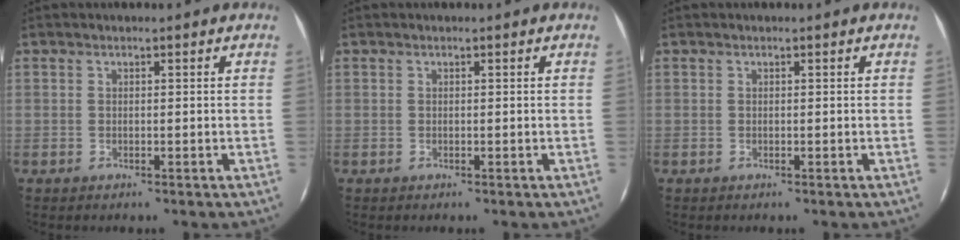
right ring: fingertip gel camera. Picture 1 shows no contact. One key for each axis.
{"total": 0.0}
{"total": 0.0}